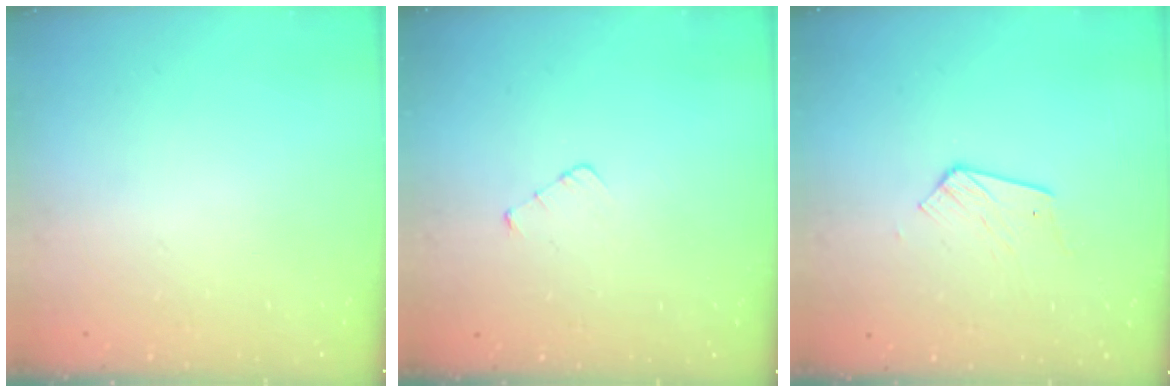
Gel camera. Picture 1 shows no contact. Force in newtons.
{"total": 2.9, "press": 2.9, "slide": 0.3}
{"total": 5.4, "press": 5.4, "slide": 0.5}